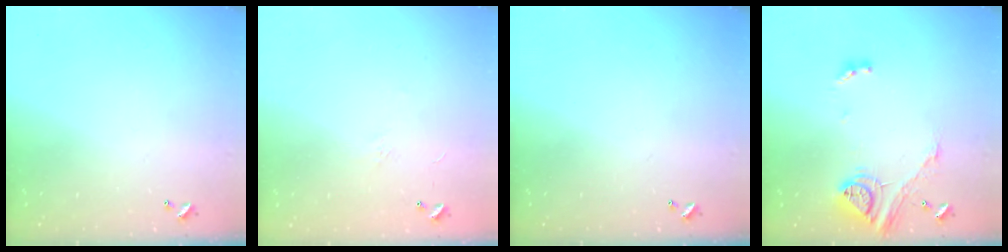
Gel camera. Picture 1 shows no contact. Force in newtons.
{"total": 5.4, "press": 5.4, "slide": 0.8}
{"total": 0.0}
{"total": 14.5, "press": 14.4, "slide": 1.5}